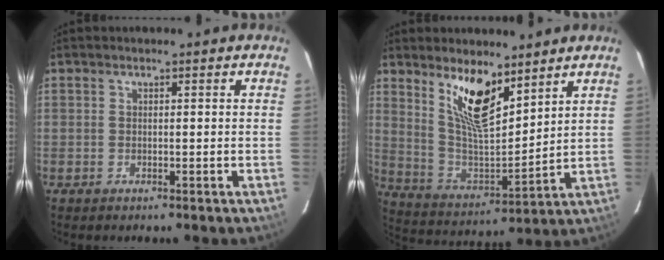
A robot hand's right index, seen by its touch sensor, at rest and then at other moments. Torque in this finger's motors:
{"motor_torque": [1.09, 1.05, 0.65, 0.12]}